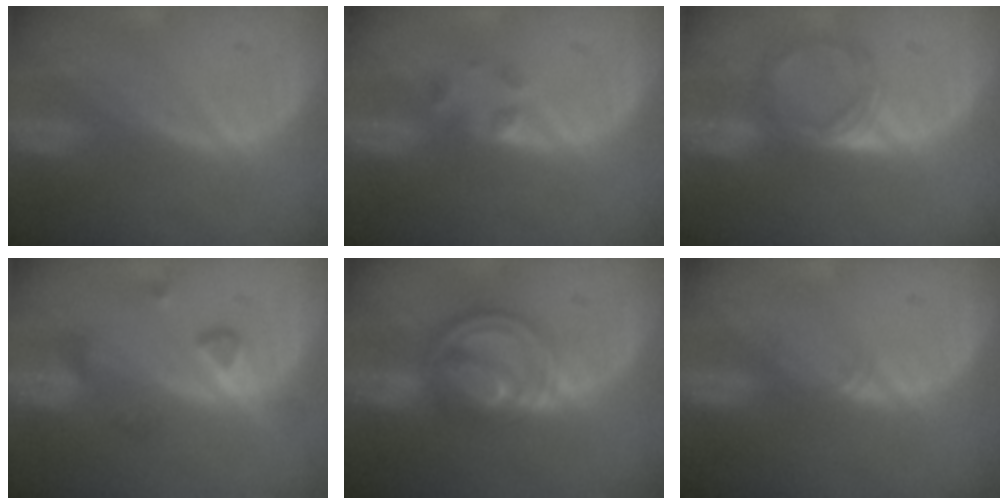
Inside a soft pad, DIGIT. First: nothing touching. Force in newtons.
{"total": 1.9, "press": 1.7, "slide": 0.8}
{"total": 5.1, "press": 4.5, "slide": 2.3}
{"total": 4.1, "press": 4.0, "slide": 0.9}
{"total": 7.9, "press": 6.8, "slide": 3.9}
{"total": 1.1, "press": 1.0, "slide": 0.6}